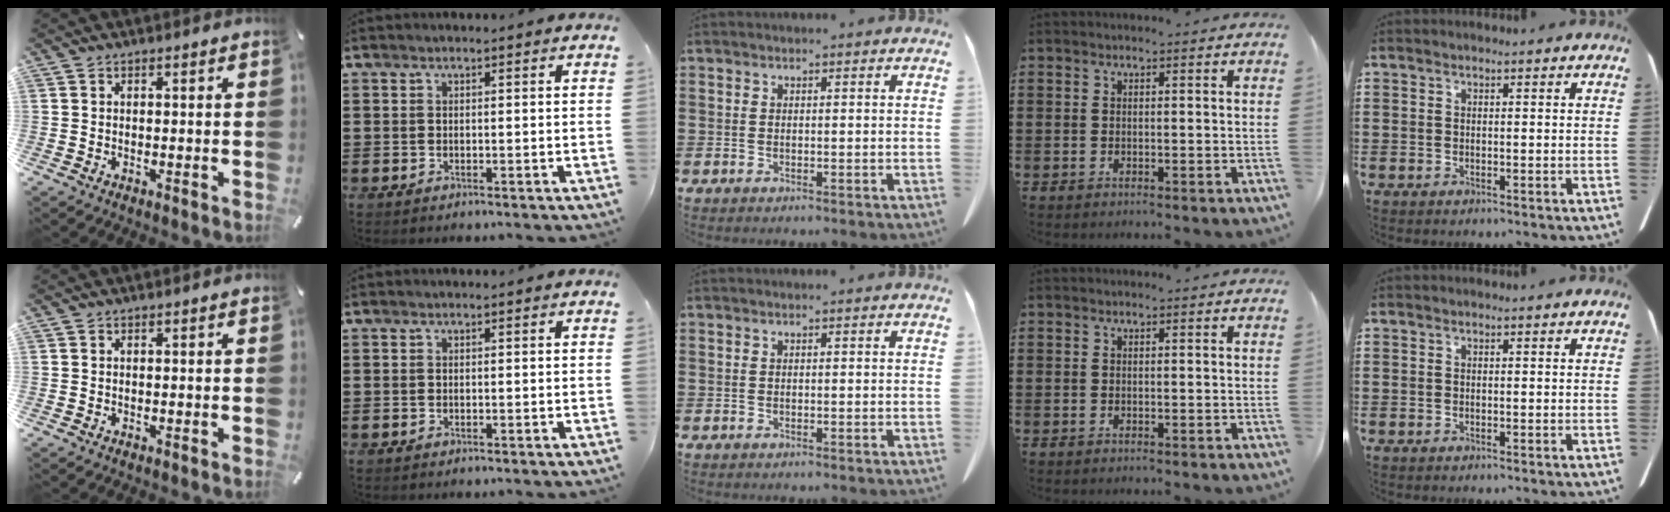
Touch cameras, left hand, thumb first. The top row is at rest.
{}